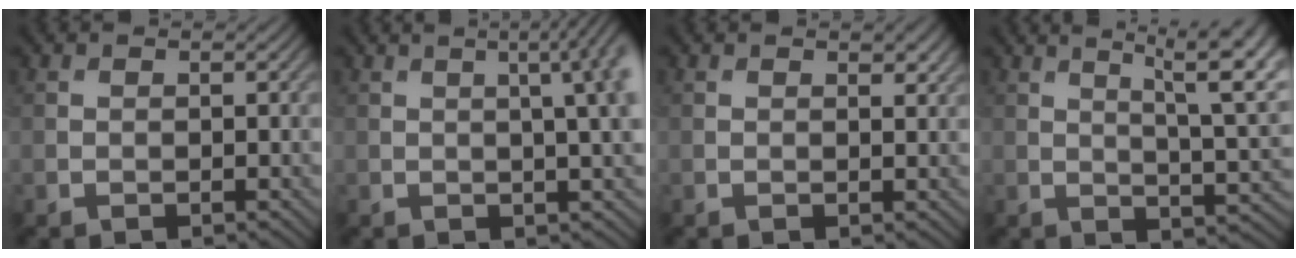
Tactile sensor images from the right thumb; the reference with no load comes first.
{"total": 7.8, "force": [1.6, 2.4, 7.2], "torque": [-0.067, 0.033, 0.006]}
{"total": 1.3, "force": [0.8, 0.4, 0.9], "torque": [-0.013, -0.003, 0.016]}
{"total": 11.4, "force": [5.5, 3.3, 9.5], "torque": [-0.122, 0.017, 0.069]}